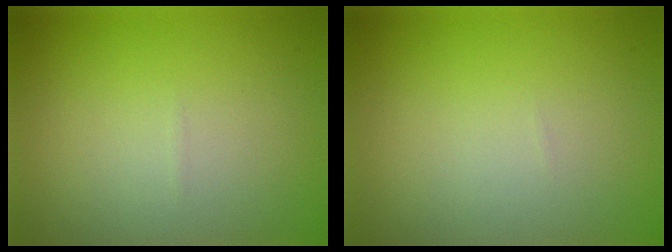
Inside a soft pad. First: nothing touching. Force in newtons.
{"total": 0.0}